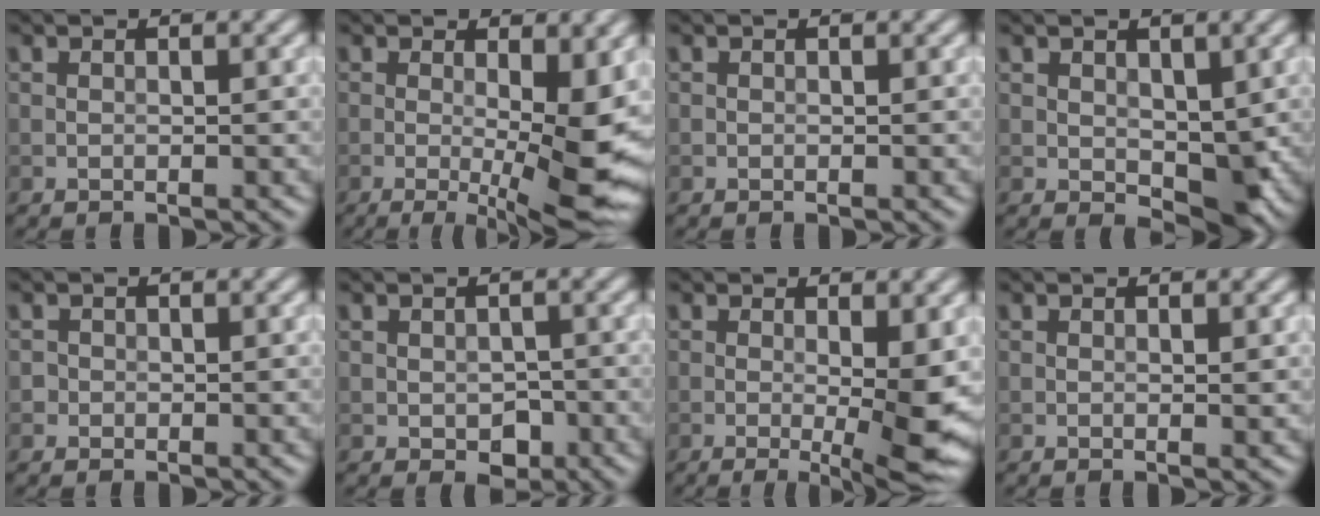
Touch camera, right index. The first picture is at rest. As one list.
[{"total": 11.0, "force": [-0.8, 2.8, 10.6], "torque": [-0.133, -0.009, -0.005]}, {"total": 0.0}, {"total": 3.5, "force": [0.4, 2.2, 2.7], "torque": [-0.036, -0.008, 0.012]}, {"total": 0.7, "force": [-0.1, 0.7, 0.0], "torque": [0.008, -0.004, -0.004]}, {"total": 1.9, "force": [-0.5, 1.3, 1.2], "torque": [-0.016, -0.007, -0.005]}, {"total": 7.4, "force": [-0.6, 1.5, 7.2], "torque": [-0.100, -0.018, -0.006]}, {"total": 0.6, "force": [0.2, 0.1, 0.5], "torque": [-0.007, -0.002, 0.002]}]